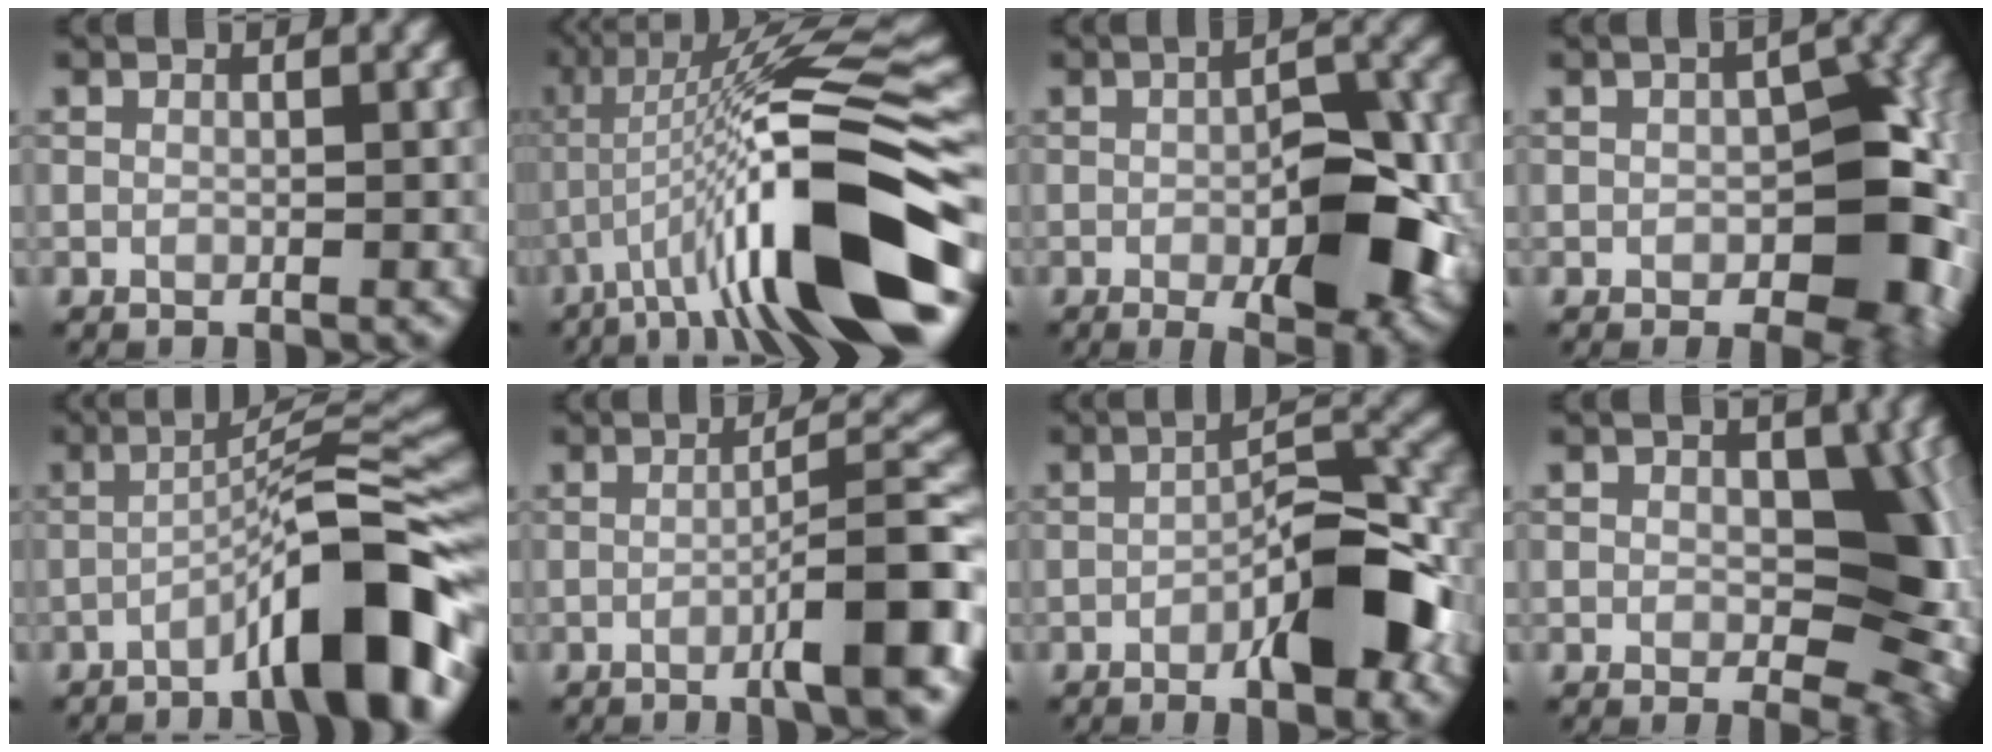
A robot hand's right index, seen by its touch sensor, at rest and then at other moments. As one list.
[{"total": 15.0, "force": [-4.7, 2.7, 14.0], "torque": [-0.231, 0.016, -0.073]}, {"total": 9.6, "force": [-2.3, 3.6, 8.6], "torque": [-0.122, -0.004, -0.031]}, {"total": 9.0, "force": [-1.3, 5.1, 7.3], "torque": [-0.085, -0.004, -0.014]}, {"total": 10.7, "force": [-5.3, 1.7, 9.2], "torque": [-0.119, 0.029, -0.090]}, {"total": 7.3, "force": [-2.9, 1.0, 6.7], "torque": [-0.087, 0.019, -0.052]}, {"total": 8.5, "force": [-3.2, 2.6, 7.4], "torque": [-0.103, 0.019, -0.054]}, {"total": 7.7, "force": [0.1, 4.7, 6.0], "torque": [-0.060, -0.004, 0.001]}]